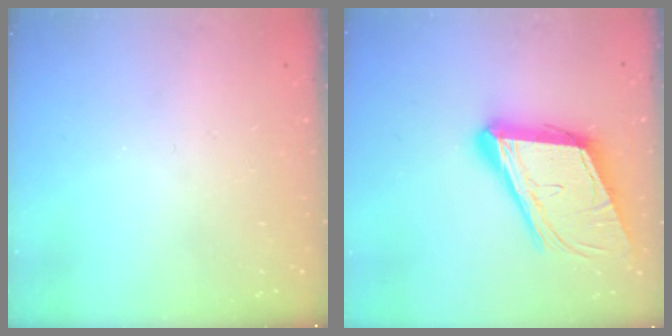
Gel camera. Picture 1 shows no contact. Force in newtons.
{"total": 18.6, "press": 18.2, "slide": 3.8}